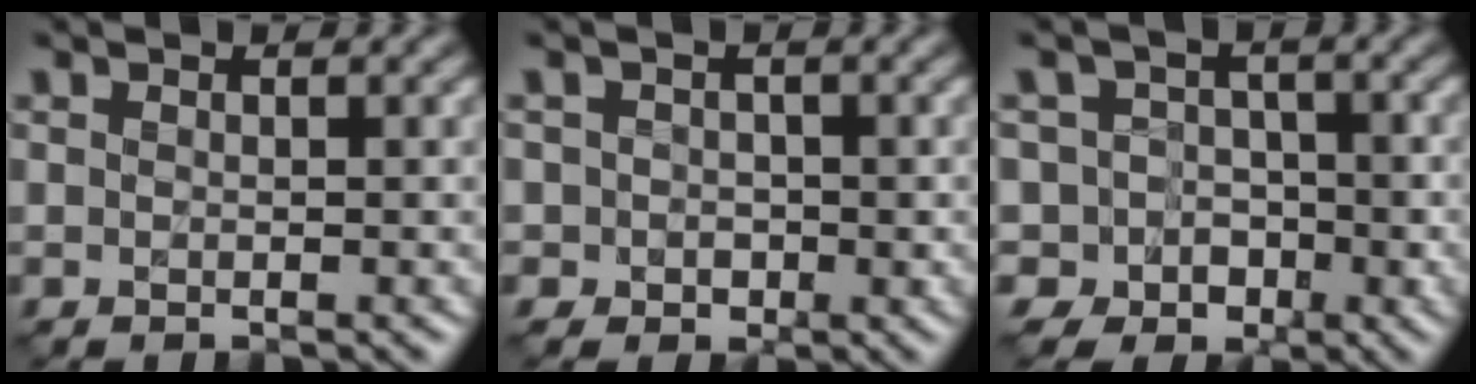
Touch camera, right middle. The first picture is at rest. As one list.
[{"total": 1.9, "force": [-0.4, 1.7, 0.6], "torque": [-0.003, 0.001, -0.009]}, {"total": 6.1, "force": [-2.7, 5.1, 1.7], "torque": [0.000, 0.026, -0.080]}]